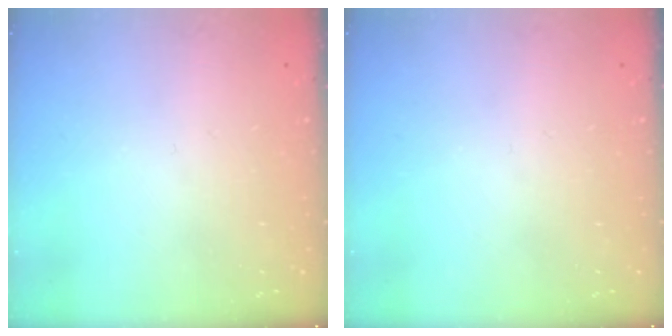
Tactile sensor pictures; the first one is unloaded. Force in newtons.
{"total": 0.0}